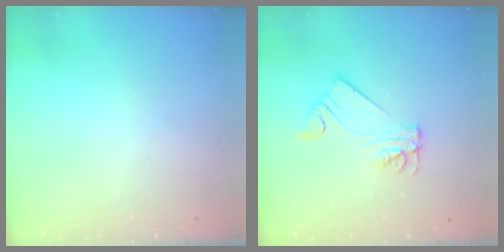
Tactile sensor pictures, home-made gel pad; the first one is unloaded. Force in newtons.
{"total": 5.9, "press": 5.9, "slide": 0.7}